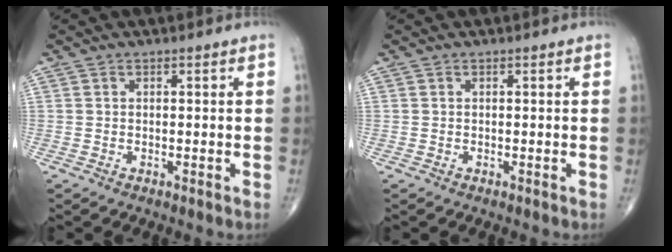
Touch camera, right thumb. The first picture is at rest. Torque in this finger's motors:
{"motor_torque": [-0.10, 0.08, -0.03, 0.07, 0.00]}